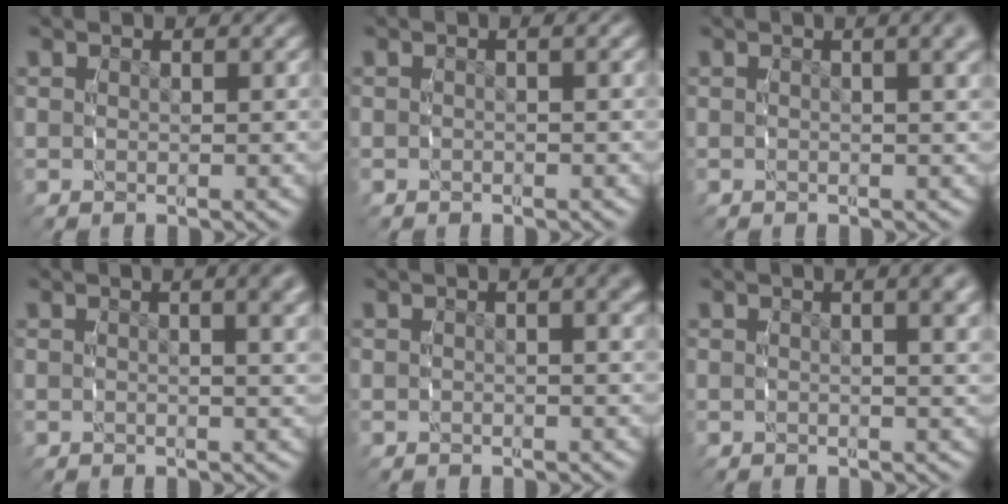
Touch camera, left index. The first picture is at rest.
{"total": 0.8, "force": [-0.7, -0.3, 0.1], "torque": [0.001, -0.001, -0.013]}
{"total": 1.7, "force": [0.6, 0.1, 1.5], "torque": [-0.016, 0.003, 0.005]}
{"total": 1.9, "force": [0.5, 0.2, 1.8], "torque": [-0.021, 0.001, 0.005]}
{"total": 1.0, "force": [-0.2, -0.1, 0.9], "torque": [-0.005, 0.002, -0.007]}
{"total": 1.6, "force": [0.4, 0.0, 1.6], "torque": [-0.019, 0.000, 0.004]}